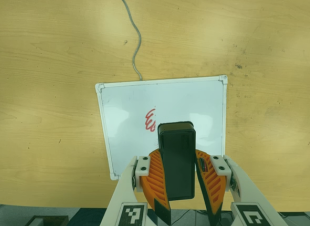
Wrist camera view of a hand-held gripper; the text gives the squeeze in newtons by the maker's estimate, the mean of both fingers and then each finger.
{"total": 9.0, "left": 8.7, "right": 9.2}